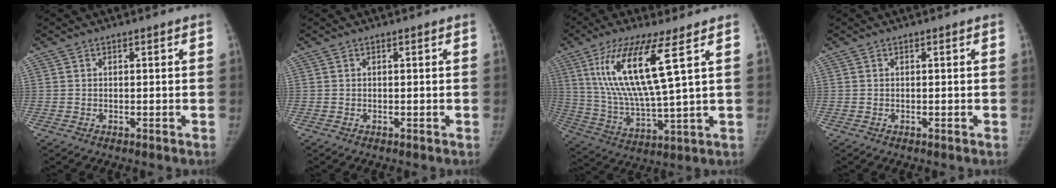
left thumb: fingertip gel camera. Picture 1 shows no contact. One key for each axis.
{"total": 0.0}
{"total": 16.1, "fx": 6.5, "fy": 2.7, "fz": 14.5, "tx": -0.304, "ty": -0.033, "tz": 0.128}
{"total": 0.0}